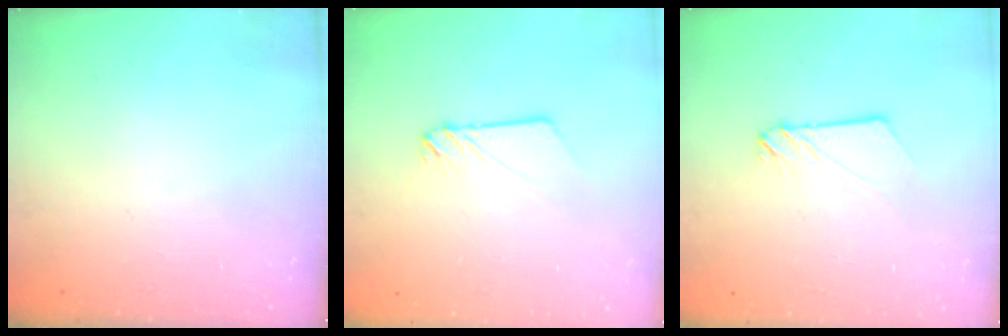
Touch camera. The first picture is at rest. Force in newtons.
{"total": 3.0, "press": 3.0, "slide": 0.2}
{"total": 3.1, "press": 3.1, "slide": 0.3}